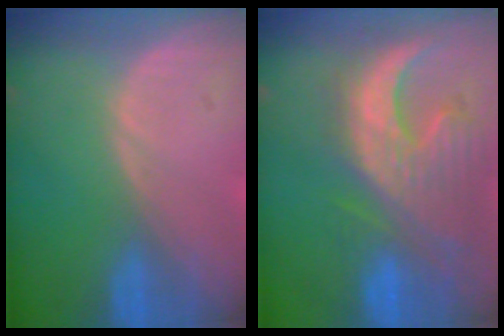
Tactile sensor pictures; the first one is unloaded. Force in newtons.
{"total": 13.0, "press": 11.2, "slide": 6.6}